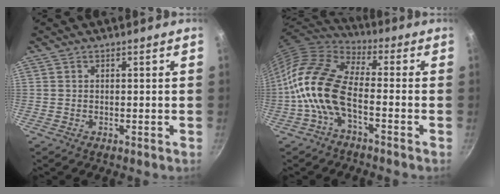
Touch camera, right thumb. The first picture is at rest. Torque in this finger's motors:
{"motor_torque": [-0.52, 1.52, 2.04, -0.74, 0.69]}